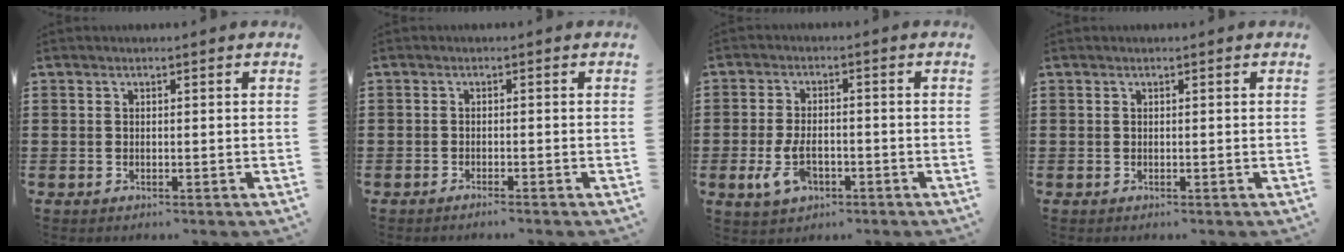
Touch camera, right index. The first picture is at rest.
{"total": 1.0, "force": [-0.9, -0.2, 0.3], "torque": [-0.006, -0.002, -0.017]}
{"total": 5.5, "force": [-2.0, 3.0, 4.2], "torque": [-0.098, -0.001, -0.040]}
{"total": 0.0}